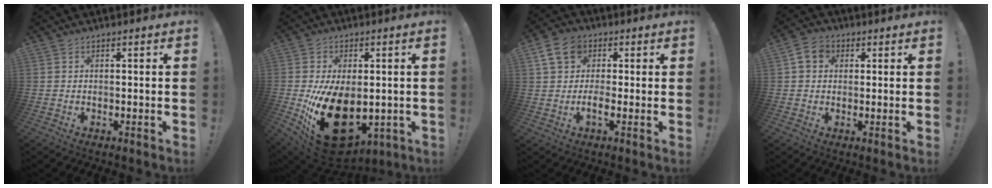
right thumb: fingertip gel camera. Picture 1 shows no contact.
{"total": 21.3, "force": [-4.6, 13.0, 16.2], "torque": [-0.279, 0.012, -0.056]}
{"total": 9.3, "force": [1.0, 6.9, 6.2], "torque": [-0.109, -0.001, 0.021]}
{"total": 6.1, "force": [1.9, 4.9, 3.1], "torque": [-0.051, 0.005, 0.038]}